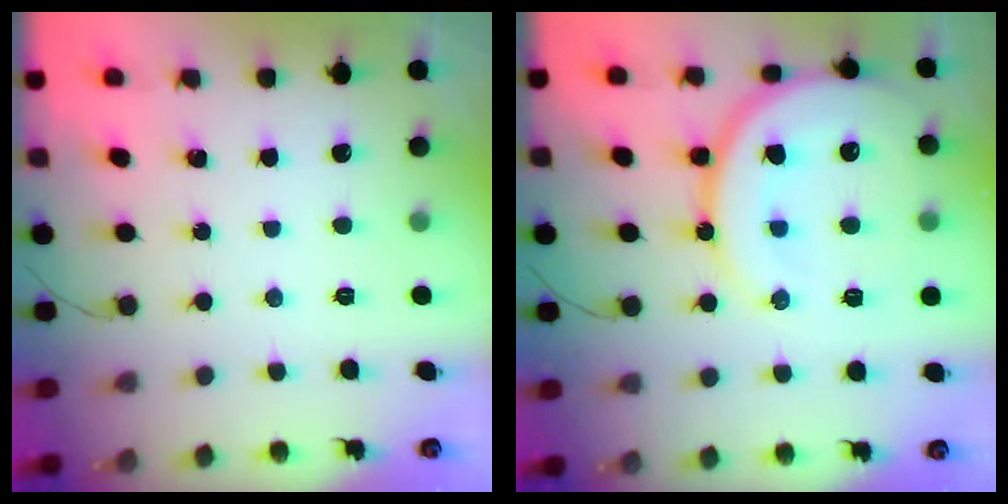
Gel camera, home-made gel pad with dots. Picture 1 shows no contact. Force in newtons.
{"total": 18.8, "press": 18.5, "slide": 3.7}